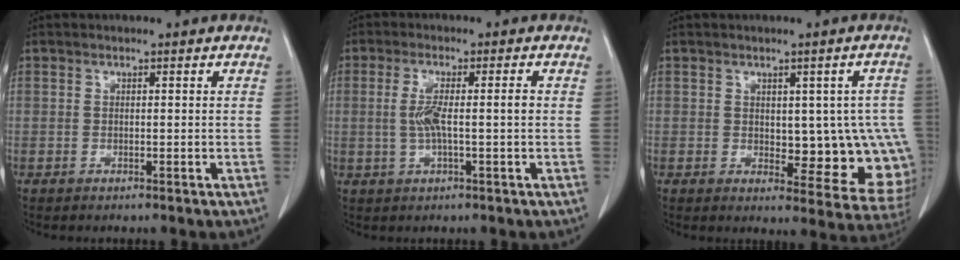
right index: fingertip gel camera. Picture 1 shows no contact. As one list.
[{"total": 5.1, "force": [-0.2, 0.4, 5.0], "torque": [-0.101, 0.004, -0.002]}, {"total": 11.2, "force": [-0.4, 5.2, 9.9], "torque": [-0.094, 0.004, 0.006]}]